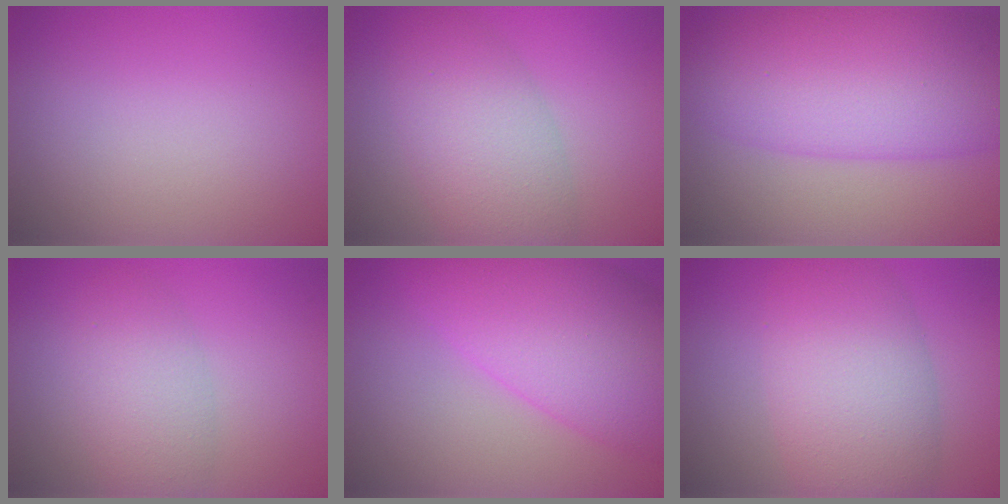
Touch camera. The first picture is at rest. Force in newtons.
{"total": 6.2, "press": 6.1, "slide": 0.3}
{"total": 11.1, "press": 11.0, "slide": 0.4}
{"total": 3.8, "press": 3.8, "slide": 0.2}
{"total": 10.1, "press": 10.1, "slide": 0.3}
{"total": 8.7, "press": 8.7, "slide": 0.4}